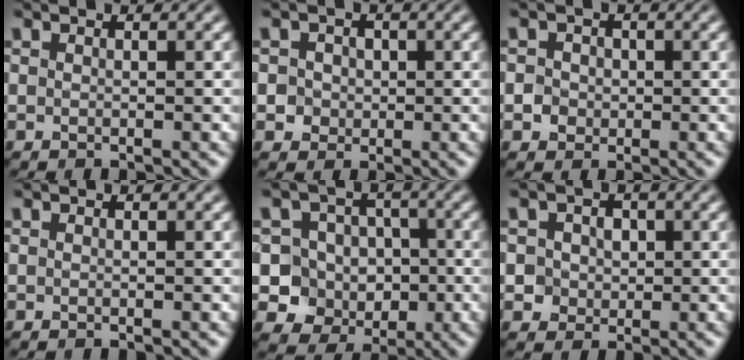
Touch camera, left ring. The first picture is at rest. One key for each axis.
{"total": 2.9, "fx": 0.4, "fy": 2.7, "fz": 0.9, "tx": -0.003, "ty": 0.009, "tz": 0.002}
{"total": 2.7, "fx": 0.2, "fy": 2.5, "fz": 0.9, "tx": 0.002, "ty": 0.008, "tz": -0.009}
{"total": 0.0}
{"total": 7.6, "fx": -1.6, "fy": 7.0, "fz": 2.4, "tx": -0.032, "ty": 0.017, "tz": -0.057}
{"total": 3.0, "fx": 0.5, "fy": 2.7, "fz": 1.0, "tx": -0.008, "ty": 0.007, "tz": 0.007}